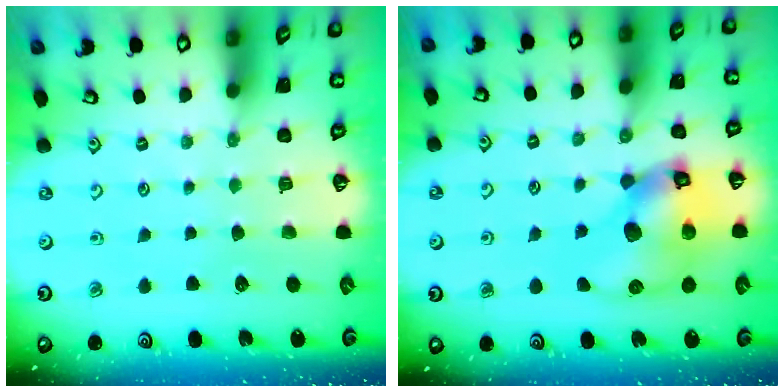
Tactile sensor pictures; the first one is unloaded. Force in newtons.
{"total": 15.8, "press": 15.6, "slide": 2.2}